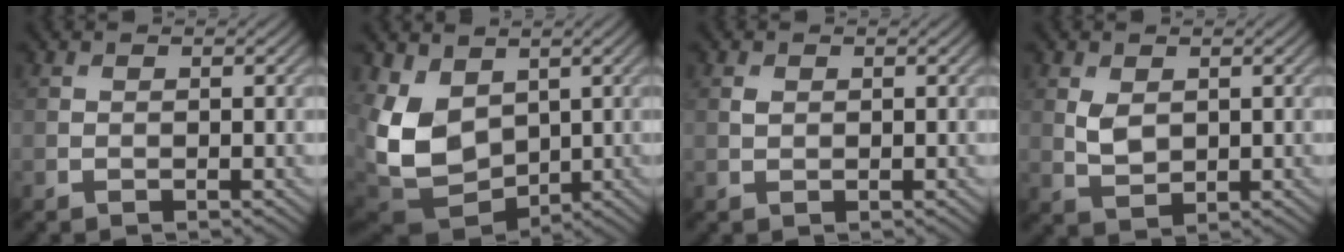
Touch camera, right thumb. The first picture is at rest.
{"total": 11.2, "force": [1.6, 8.3, 7.4], "torque": [-0.207, -0.016, 0.030]}
{"total": 0.8, "force": [0.3, 0.5, 0.5], "torque": [-0.013, 0.000, 0.007]}
{"total": 2.9, "force": [0.7, 1.9, 2.0], "torque": [-0.050, -0.004, 0.019]}